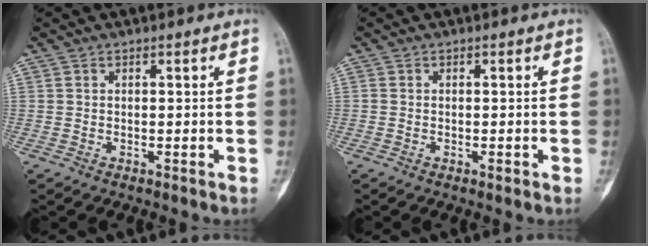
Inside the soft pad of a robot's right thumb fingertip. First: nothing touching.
{"total": 0.8, "force": [-0.4, 0.4, 0.6], "torque": [-0.008, -0.001, -0.009]}